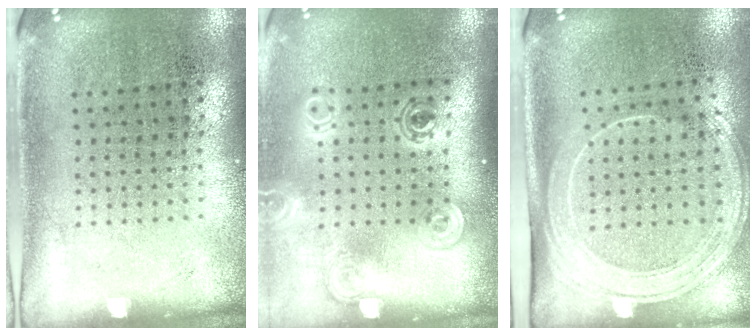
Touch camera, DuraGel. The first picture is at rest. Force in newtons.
{"total": 1.8, "press": 1.4, "slide": 1.2}
{"total": 2.0, "press": 1.7, "slide": 1.1}